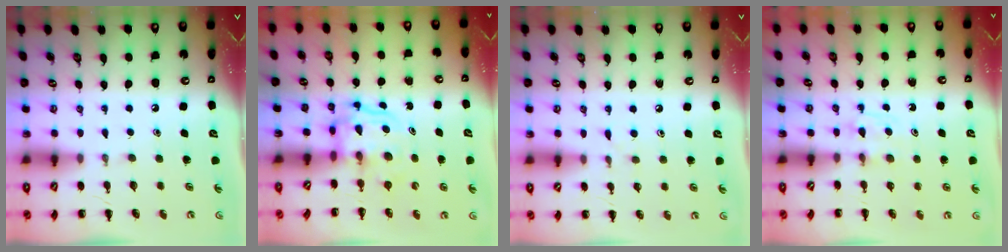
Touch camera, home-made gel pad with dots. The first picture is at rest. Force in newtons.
{"total": 3.6, "press": 3.5, "slide": 0.3}
{"total": 3.9, "press": 3.5, "slide": 1.8}
{"total": 3.8, "press": 3.5, "slide": 1.5}